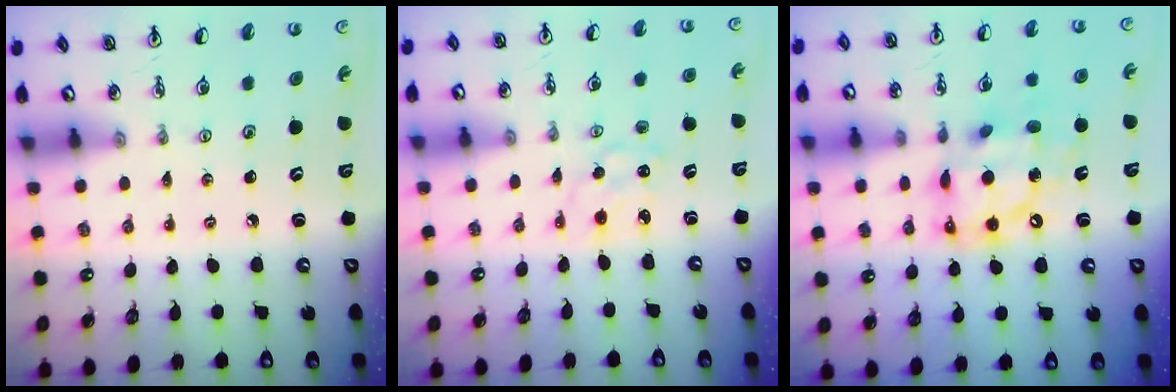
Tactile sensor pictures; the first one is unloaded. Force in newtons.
{"total": 1.5, "press": 1.4, "slide": 0.4}
{"total": 13.8, "press": 13.8, "slide": 1.0}